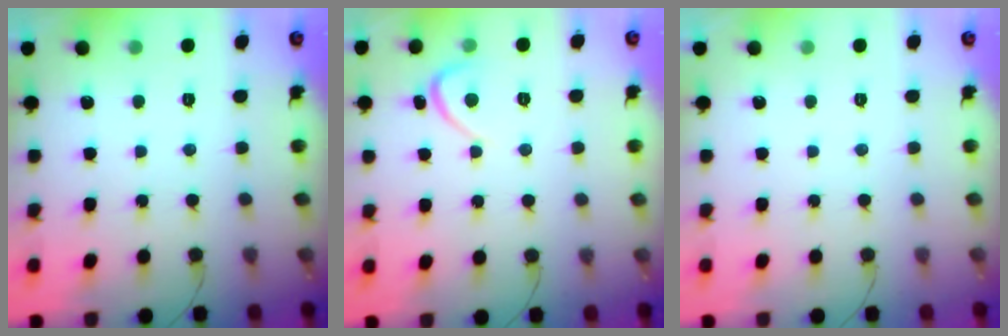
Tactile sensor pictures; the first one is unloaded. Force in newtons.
{"total": 2.7, "press": 2.7, "slide": 0.3}
{"total": 0.0}